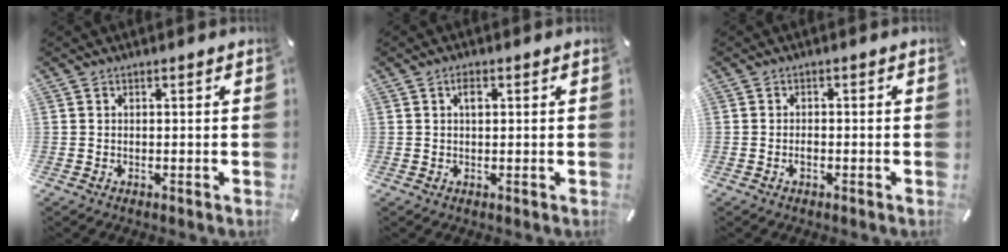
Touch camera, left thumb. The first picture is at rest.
{"total": 1.9, "force": [0.6, 0.9, 1.6], "torque": [-0.025, 0.002, 0.008]}
{"total": 1.4, "force": [-0.7, 0.7, 1.0], "torque": [-0.021, 0.002, -0.013]}